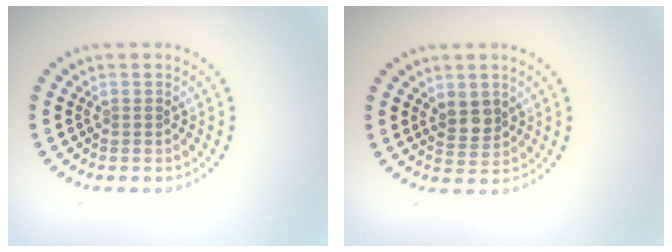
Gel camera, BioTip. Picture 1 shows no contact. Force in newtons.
{"total": 1.9, "press": 1.8, "slide": 0.7}